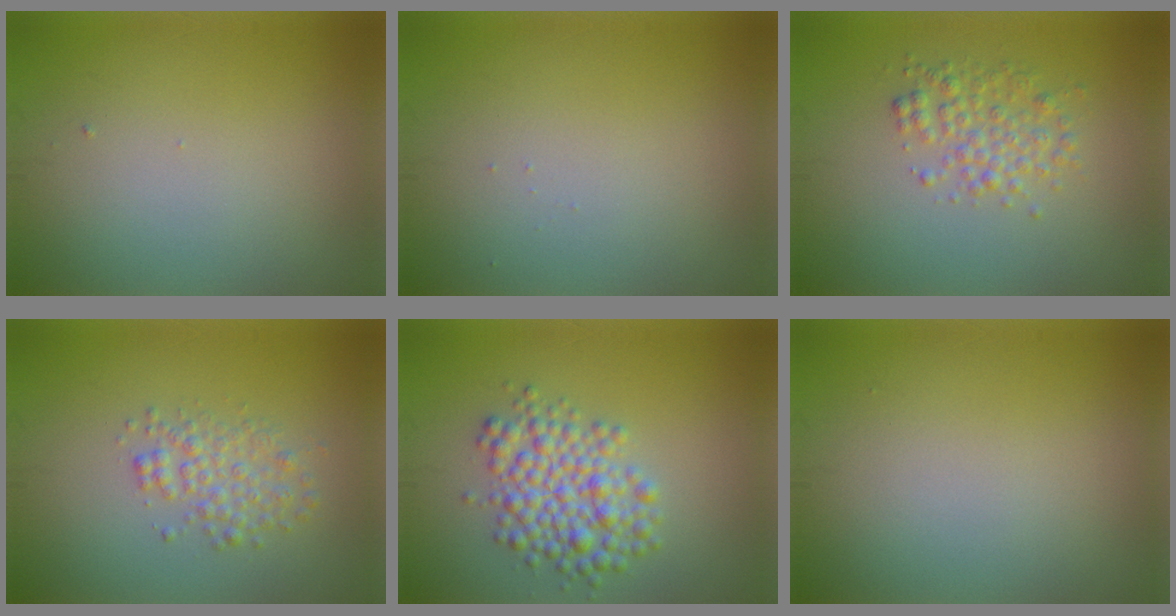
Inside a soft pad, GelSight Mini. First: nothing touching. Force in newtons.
{"total": 0.0}
{"total": 2.6, "press": 2.6, "slide": 0.0}
{"total": 2.5, "press": 2.5, "slide": 0.0}
{"total": 5.0, "press": 4.9, "slide": 0.2}
{"total": 0.0}